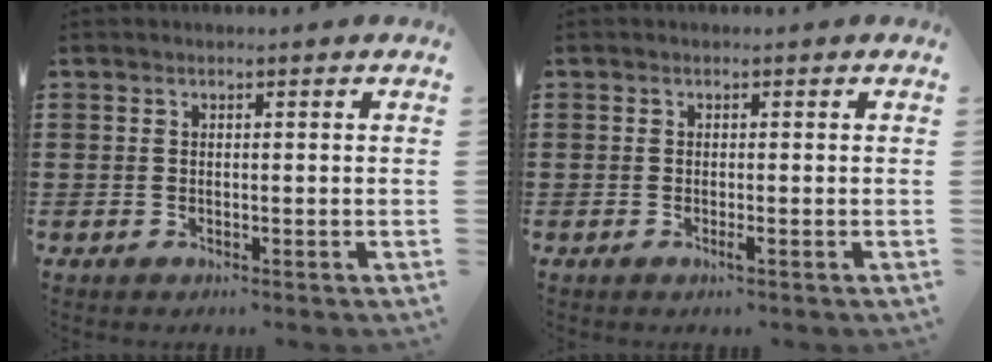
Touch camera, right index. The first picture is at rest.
{"total": 1.0, "force": [-0.5, 0.0, 0.9], "torque": [-0.023, -0.007, -0.011]}